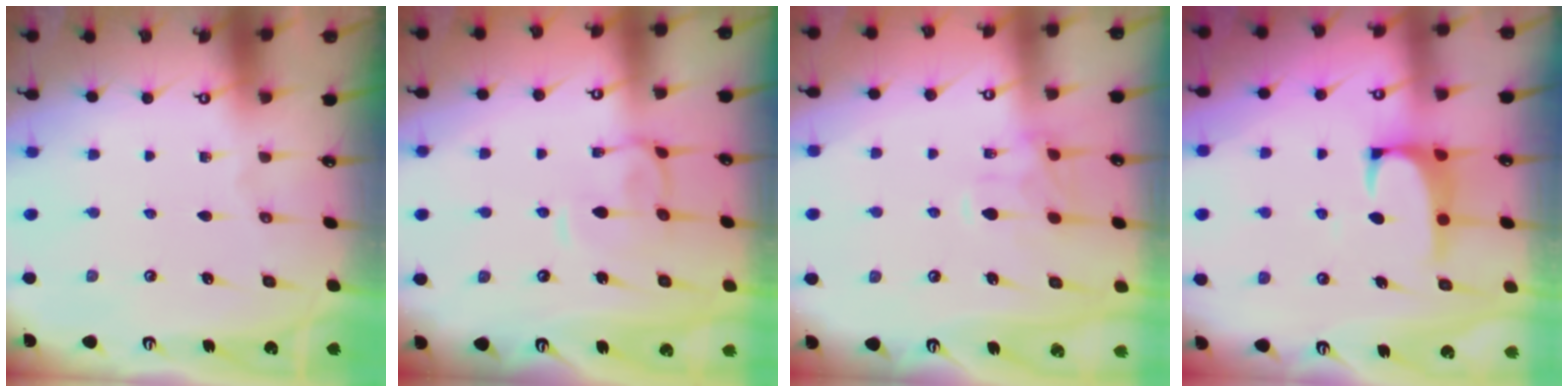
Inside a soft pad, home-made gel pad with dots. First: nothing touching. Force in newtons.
{"total": 0.6, "press": 0.1, "slide": 0.6}
{"total": 2.4, "press": 2.0, "slide": 1.4}
{"total": 1.4, "press": 1.3, "slide": 0.5}